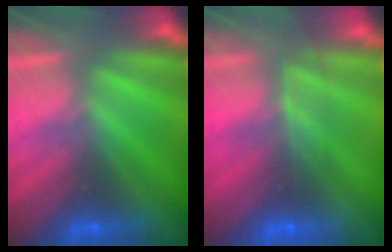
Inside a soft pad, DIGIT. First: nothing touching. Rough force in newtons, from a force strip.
{"total": 2.5}